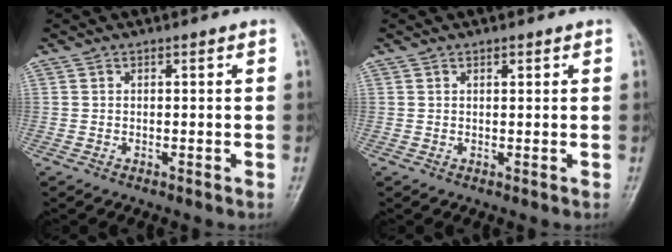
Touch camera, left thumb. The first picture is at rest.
{"total": 0.9, "force": [0.6, 0.4, 0.6], "torque": [-0.007, -0.002, 0.008]}